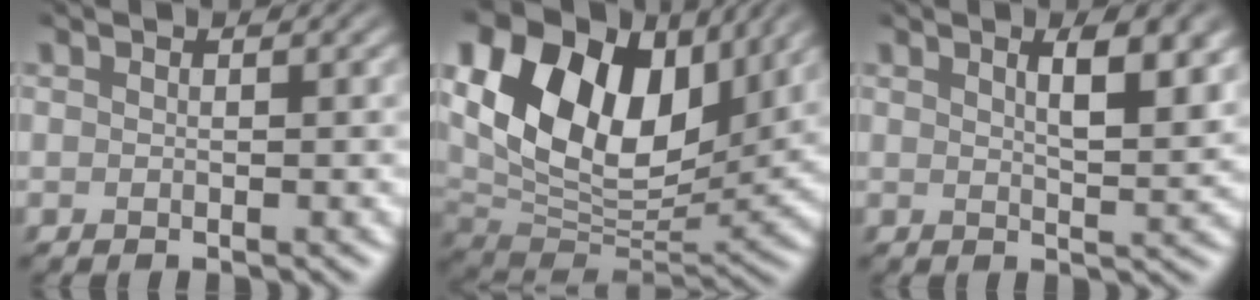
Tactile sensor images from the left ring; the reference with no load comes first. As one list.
[{"total": 15.9, "force": [6.6, 9.7, 10.7], "torque": [-0.221, 0.024, 0.124]}, {"total": 4.2, "force": [1.9, 1.2, 3.6], "torque": [-0.048, 0.000, 0.029]}]